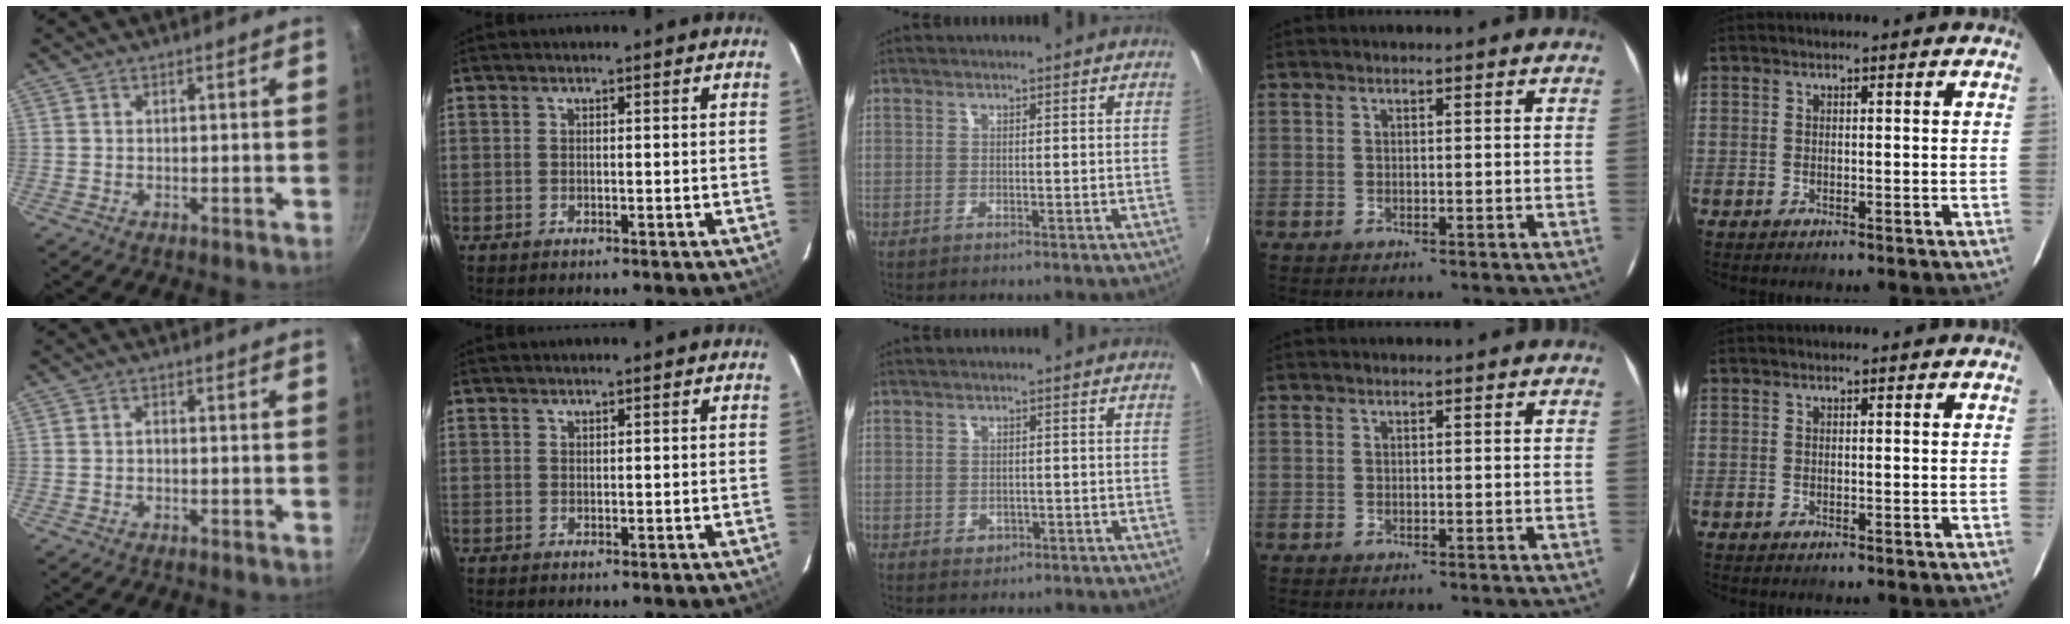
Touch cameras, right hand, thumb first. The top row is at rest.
{"thumb": {"total": 1.0, "force": [-0.4, 0.6, 0.6], "torque": [-0.011, 0.008, -0.009]}, "middle": {"total": 2.2, "force": [-0.7, 1.8, 0.9], "torque": [-0.017, -0.002, -0.007]}}